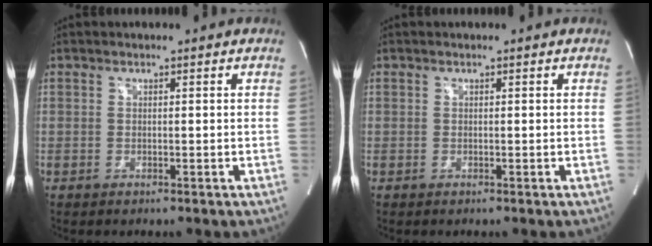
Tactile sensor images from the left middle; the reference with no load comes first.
{"total": 0.0}